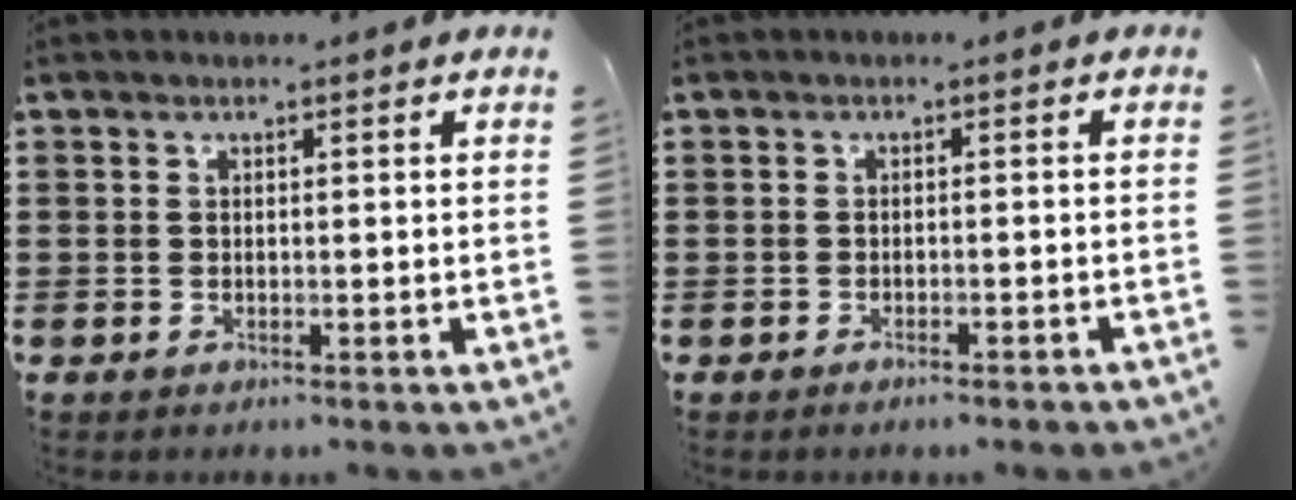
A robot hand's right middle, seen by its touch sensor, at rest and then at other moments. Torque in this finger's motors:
{"motor_torque": [-0.02, 0.07, -0.06, -0.01]}